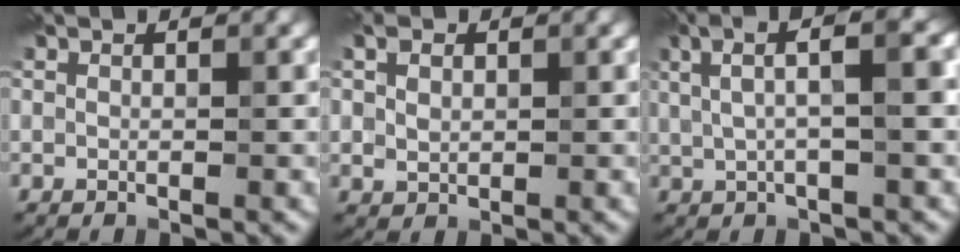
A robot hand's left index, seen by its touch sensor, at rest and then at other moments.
{"total": 2.3, "force": [0.5, 1.7, 1.5], "torque": [-0.032, 0.001, 0.010]}
{"total": 6.1, "force": [1.9, 1.7, 5.5], "torque": [-0.086, 0.019, 0.025]}